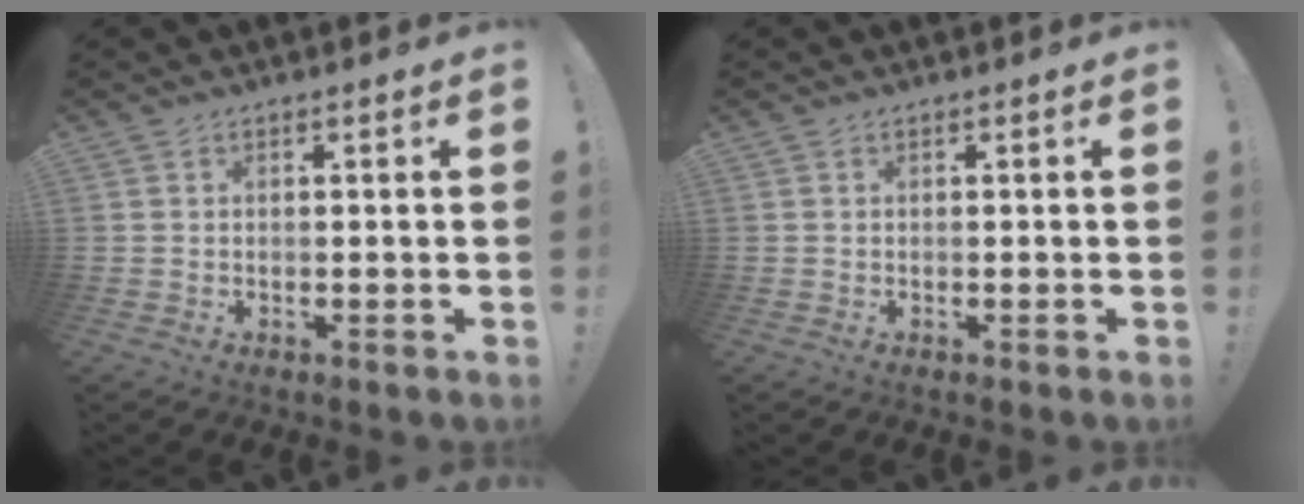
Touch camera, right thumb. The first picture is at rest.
{"total": 0.0}